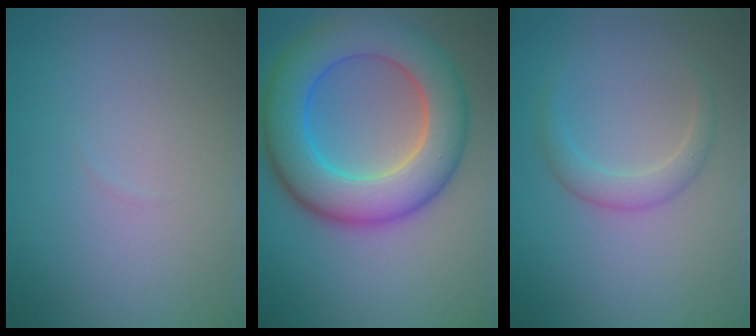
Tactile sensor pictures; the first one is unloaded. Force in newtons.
{"total": 9.9, "press": 9.9, "slide": 0.3}
{"total": 2.0, "press": 2.0, "slide": 0.1}